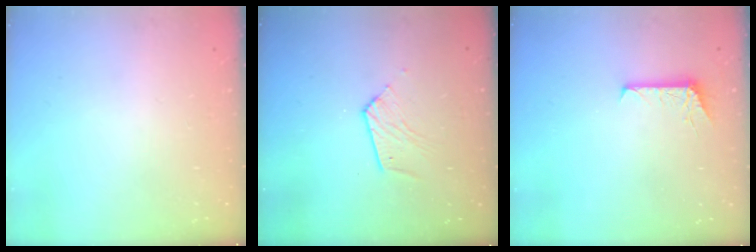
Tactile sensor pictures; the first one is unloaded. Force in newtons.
{"total": 7.0, "press": 7.0, "slide": 0.5}
{"total": 5.9, "press": 5.9, "slide": 0.6}